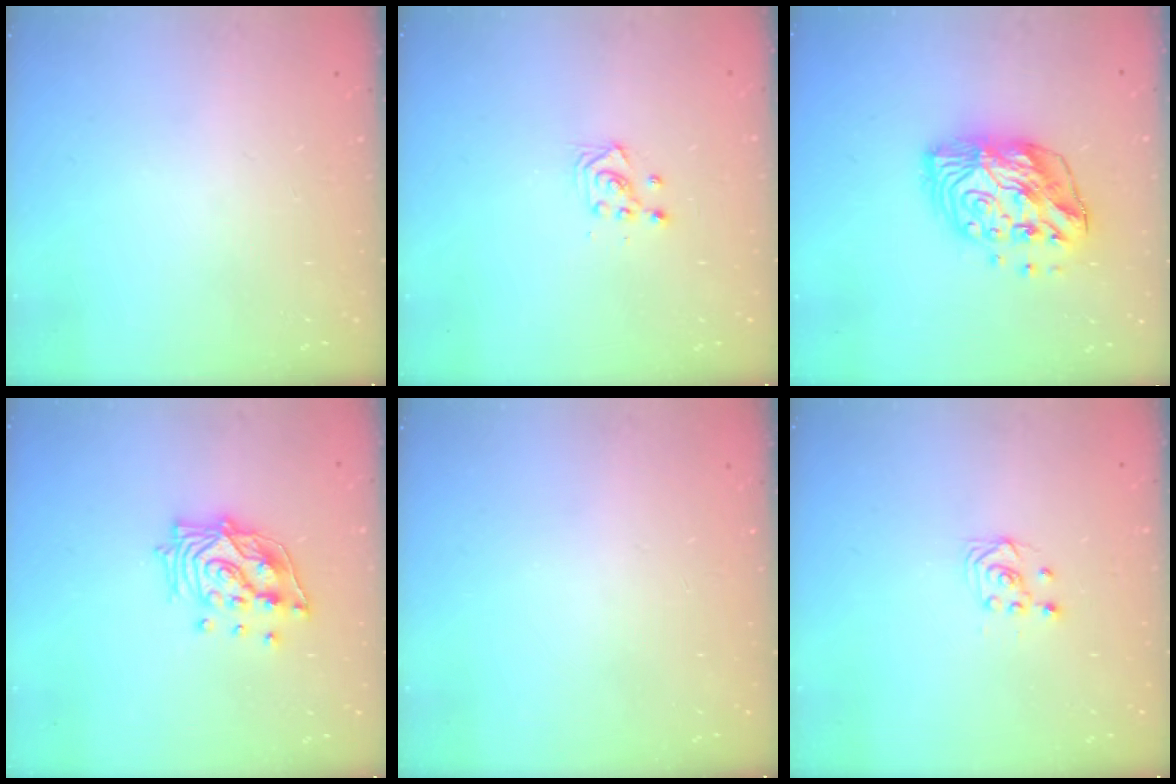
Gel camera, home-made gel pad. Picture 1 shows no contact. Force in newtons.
{"total": 3.0, "press": 2.9, "slide": 0.8}
{"total": 13.7, "press": 13.6, "slide": 1.2}
{"total": 14.5, "press": 14.4, "slide": 1.6}
{"total": 0.0}
{"total": 2.5, "press": 2.2, "slide": 1.2}